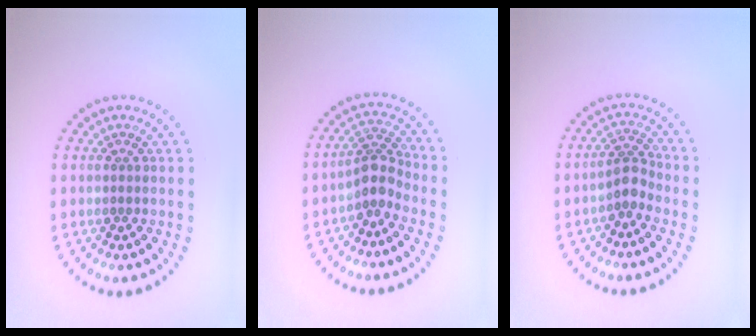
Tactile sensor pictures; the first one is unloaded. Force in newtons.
{"total": 2.9, "press": 2.4, "slide": 1.7}
{"total": 2.5, "press": 1.9, "slide": 1.6}